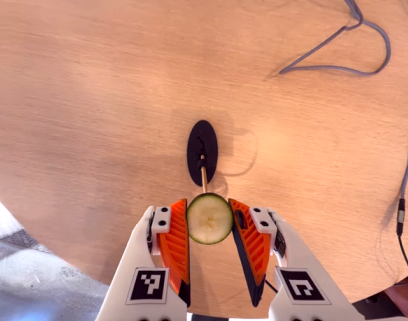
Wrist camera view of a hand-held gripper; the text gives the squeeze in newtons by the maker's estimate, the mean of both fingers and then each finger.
{"total": 10.3, "left": 10.7, "right": 9.9}